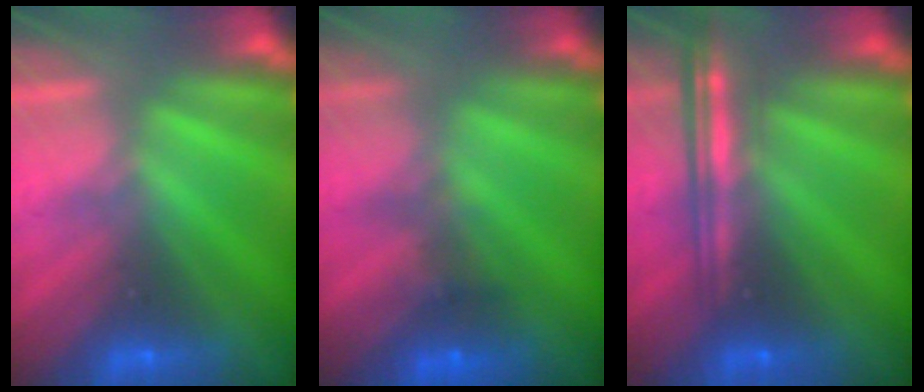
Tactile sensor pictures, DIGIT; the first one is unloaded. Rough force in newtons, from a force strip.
{"total": 4.0}
{"total": 9.3}